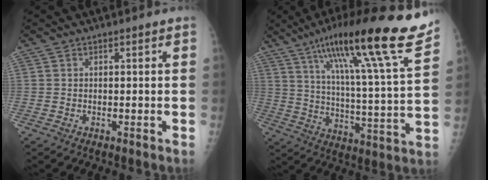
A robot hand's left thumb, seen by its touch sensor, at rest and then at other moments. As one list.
[{"total": 25.0, "force": [17.0, 2.0, 18.2], "torque": [-0.268, -0.060, 0.261]}]